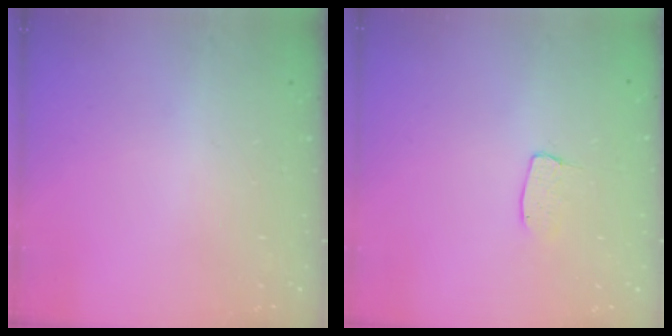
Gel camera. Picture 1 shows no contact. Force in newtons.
{"total": 4.8, "press": 4.8, "slide": 0.3}